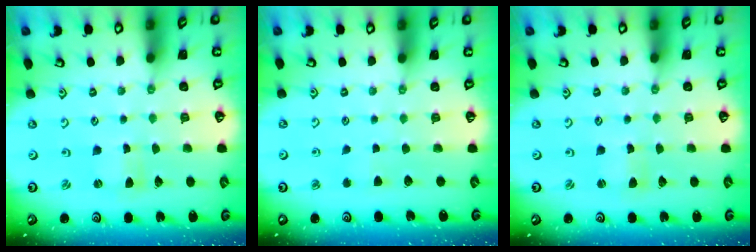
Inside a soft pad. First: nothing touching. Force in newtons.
{"total": 2.4, "press": 2.4, "slide": 0.3}
{"total": 1.6, "press": 1.5, "slide": 0.4}